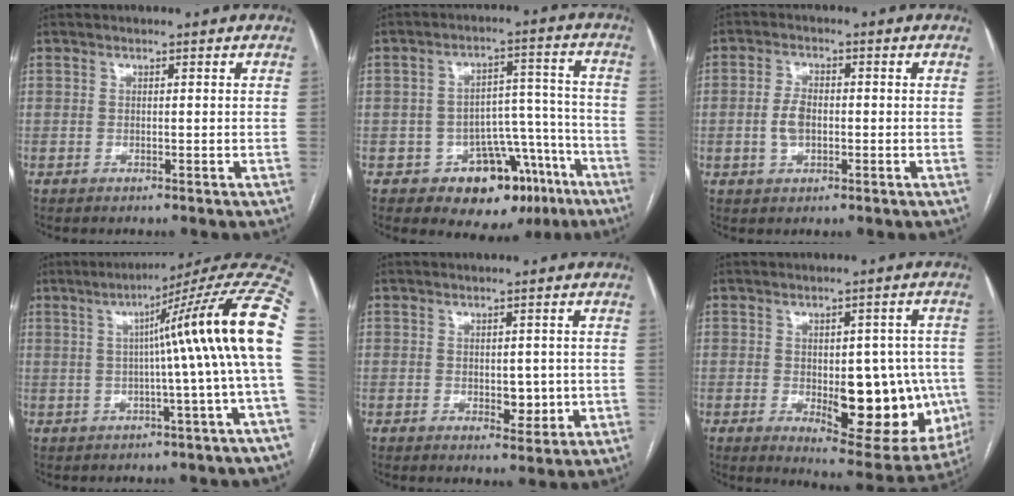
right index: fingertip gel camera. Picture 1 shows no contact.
{"total": 11.6, "force": [-6.7, 7.9, 5.2], "torque": [-0.030, 0.064, -0.080]}
{"total": 4.0, "force": [-0.7, 2.3, 3.2], "torque": [-0.068, 0.007, -0.012]}
{"total": 15.8, "force": [1.2, -1.9, 15.6], "torque": [-0.188, 0.033, 0.007]}
{"total": 3.7, "force": [-0.4, 2.3, 2.9], "torque": [-0.033, 0.000, 0.004]}
{"total": 16.7, "force": [-2.8, 7.0, 14.8], "torque": [-0.167, 0.003, -0.012]}